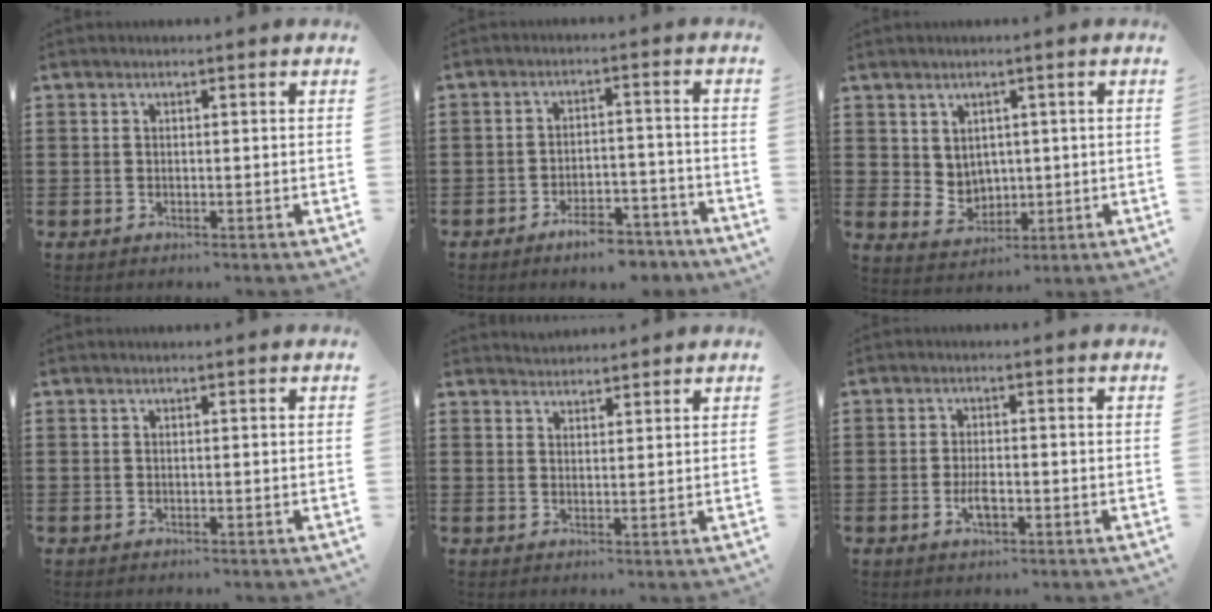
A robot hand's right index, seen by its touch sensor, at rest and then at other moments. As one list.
[{"total": 5.6, "force": [-5.1, 1.1, 2.1], "torque": [-0.030, 0.012, -0.094]}, {"total": 3.9, "force": [2.4, 3.0, 0.7], "torque": [-0.021, -0.006, 0.042]}, {"total": 0.0}, {"total": 1.9, "force": [1.9, 0.1, -0.5], "torque": [0.004, 0.001, 0.038]}, {"total": 3.1, "force": [-1.0, 1.2, 2.7], "torque": [-0.055, -0.001, -0.019]}]